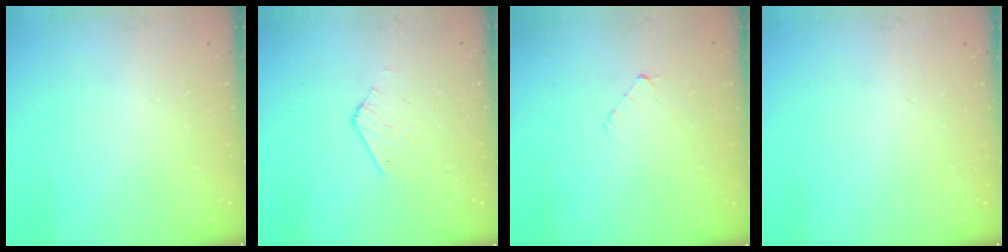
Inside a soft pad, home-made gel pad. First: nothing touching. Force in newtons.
{"total": 3.9, "press": 3.9, "slide": 0.5}
{"total": 2.9, "press": 2.9, "slide": 0.3}
{"total": 0.0}